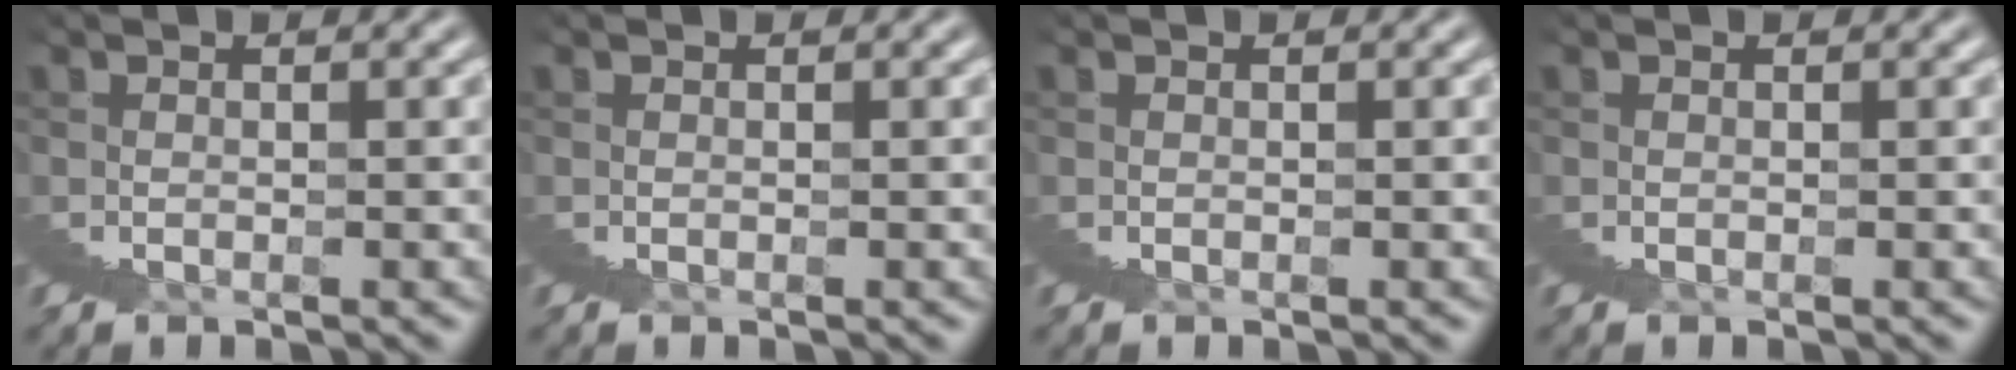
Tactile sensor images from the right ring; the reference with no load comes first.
{"total": 0.0}
{"total": 0.0}
{"total": 0.0}